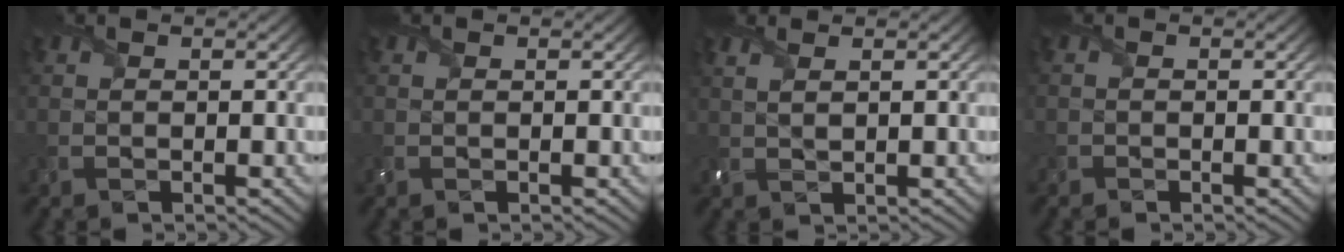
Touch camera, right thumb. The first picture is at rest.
{"total": 0.6, "force": [0.2, 0.4, 0.3], "torque": [-0.008, 0.002, 0.005]}
{"total": 2.1, "force": [1.2, 0.5, 1.6], "torque": [-0.034, -0.002, 0.026]}
{"total": 0.9, "force": [-0.6, 0.6, -0.1], "torque": [0.002, -0.004, -0.016]}